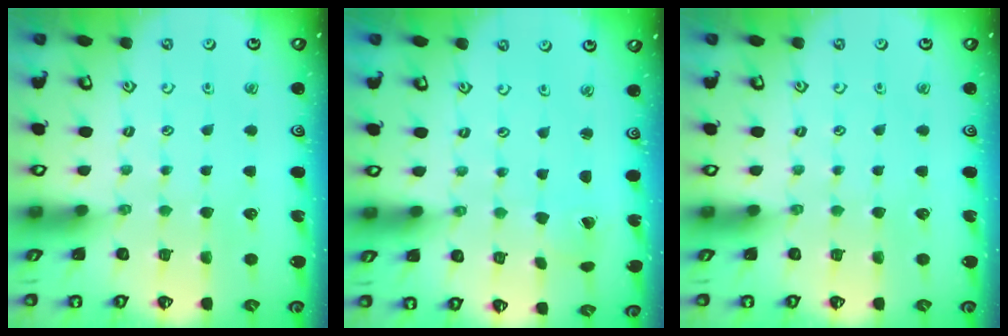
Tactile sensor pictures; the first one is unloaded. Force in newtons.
{"total": 1.3, "press": 1.2, "slide": 0.4}
{"total": 0.0}